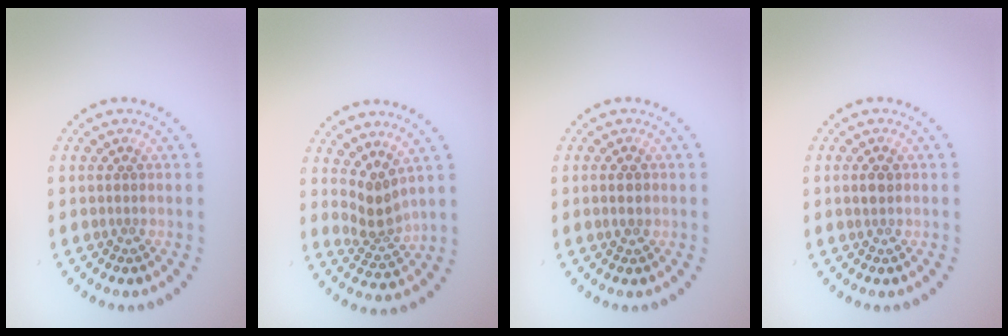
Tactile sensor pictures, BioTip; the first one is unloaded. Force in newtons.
{"total": 2.6, "press": 1.8, "slide": 1.8}
{"total": 1.7, "press": 1.7, "slide": 0.1}
{"total": 1.1, "press": 1.0, "slide": 0.2}